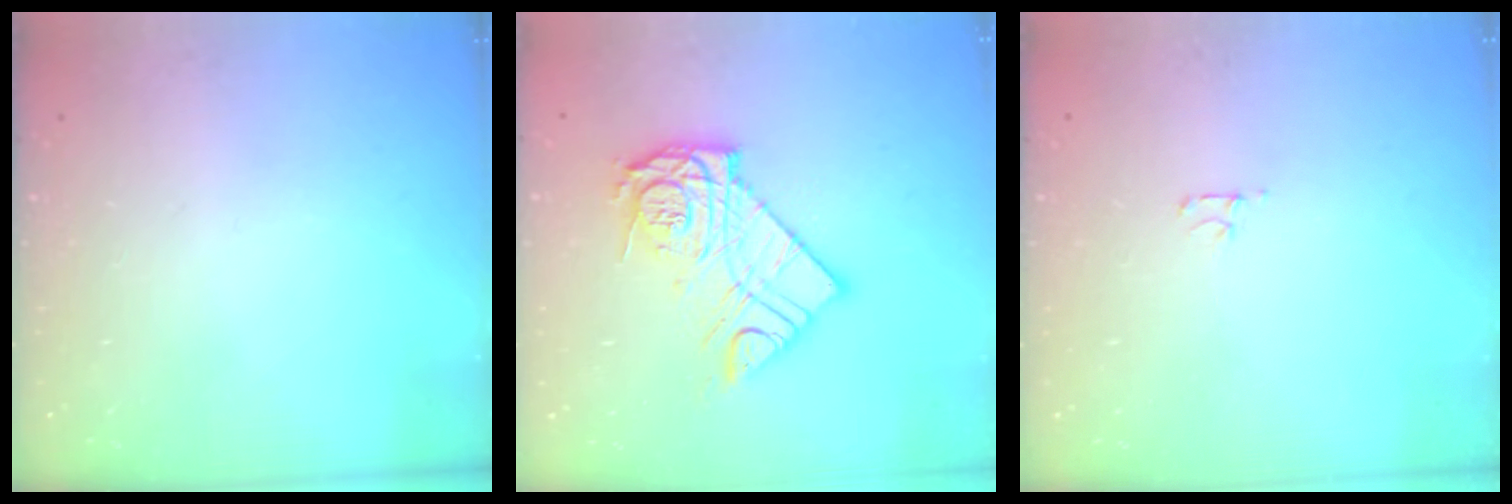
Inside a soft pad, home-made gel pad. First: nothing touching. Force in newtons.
{"total": 12.9, "press": 12.9, "slide": 1.0}
{"total": 2.7, "press": 2.7, "slide": 0.3}